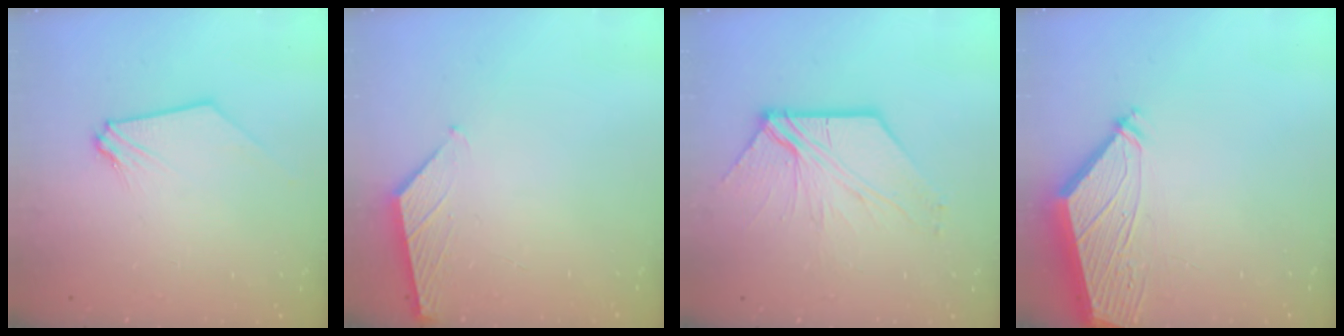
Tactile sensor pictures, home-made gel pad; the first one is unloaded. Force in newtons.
{"total": 1.3, "press": 1.3, "slide": 0.2}
{"total": 7.3, "press": 7.3, "slide": 0.3}
{"total": 3.8, "press": 3.8, "slide": 0.4}